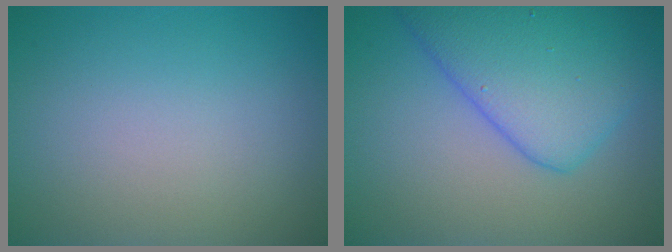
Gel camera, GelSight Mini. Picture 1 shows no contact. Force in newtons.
{"total": 7.4, "press": 7.4, "slide": 0.2}